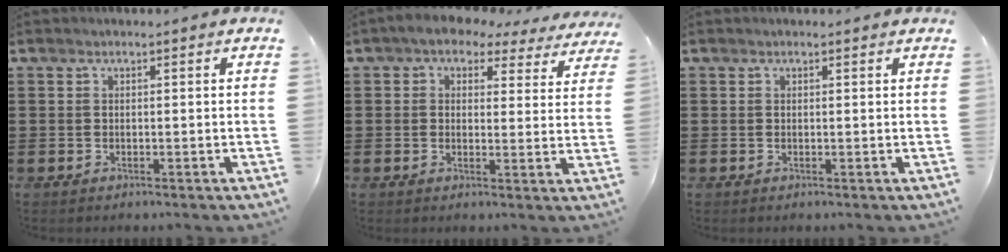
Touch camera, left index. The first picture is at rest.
{"total": 3.4, "force": [2.8, 1.6, 1.1], "torque": [-0.032, -0.016, 0.044]}
{"total": 0.0}